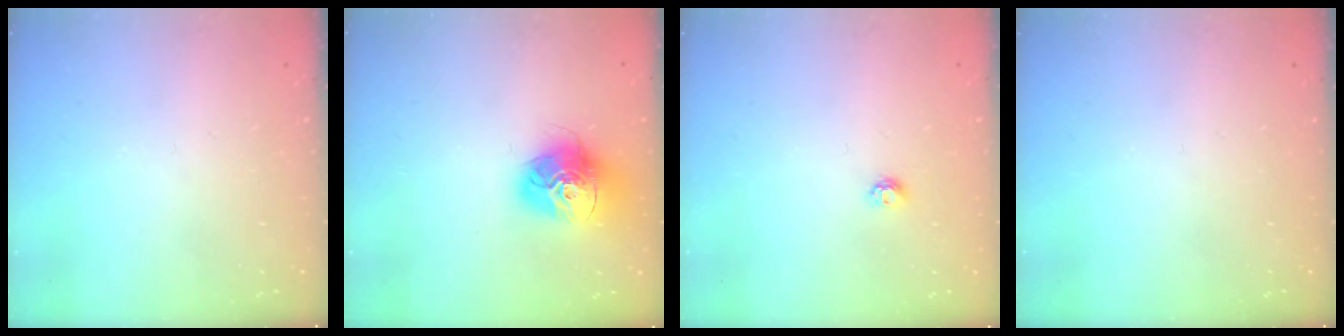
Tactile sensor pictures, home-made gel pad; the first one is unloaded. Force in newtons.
{"total": 15.7, "press": 15.7, "slide": 1.4}
{"total": 4.2, "press": 4.1, "slide": 0.4}
{"total": 0.0}